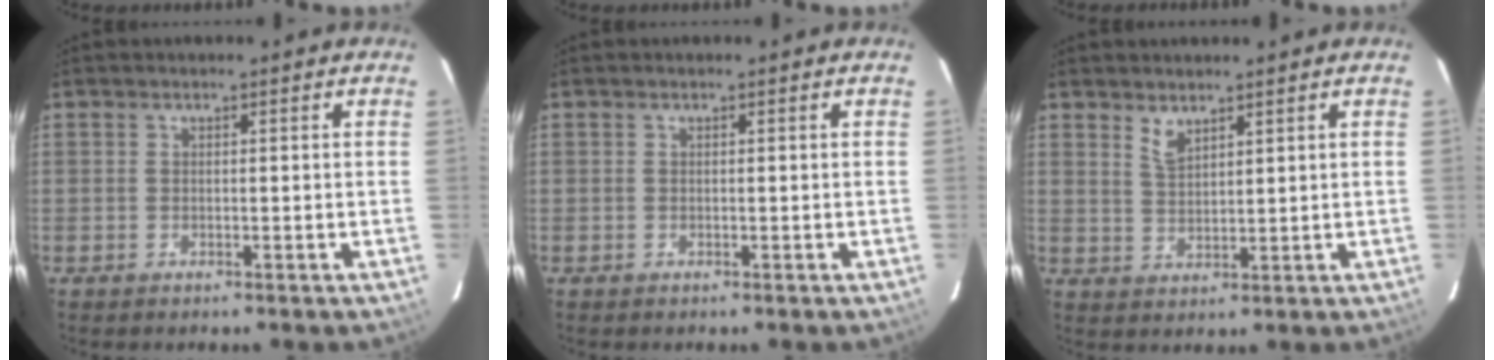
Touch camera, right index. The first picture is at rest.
{"total": 0.0}
{"total": 3.1, "force": [2.5, 1.0, 1.5], "torque": [-0.028, -0.001, 0.047]}